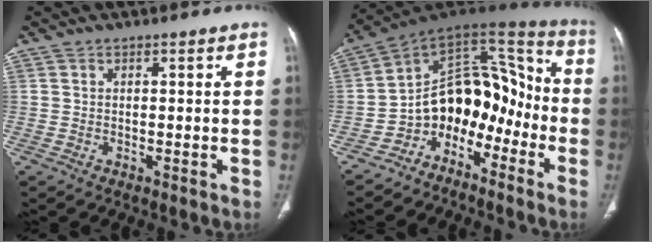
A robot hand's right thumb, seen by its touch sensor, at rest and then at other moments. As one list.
[{"total": 14.4, "force": [-6.6, 9.9, 8.2], "torque": [-0.071, 0.123, -0.118]}]